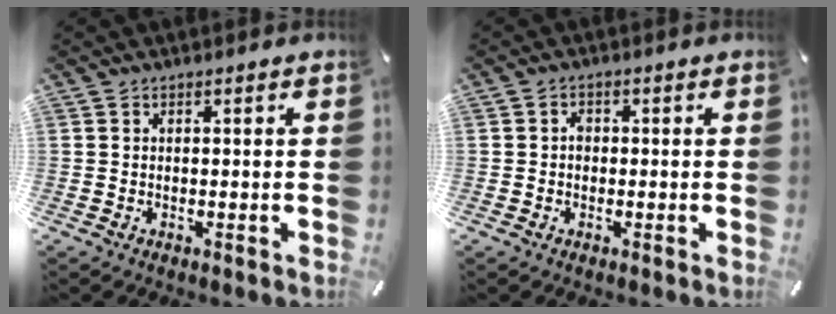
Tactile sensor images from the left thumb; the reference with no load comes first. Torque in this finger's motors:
{"motor_torque": [0.31, 0.84, 0.19, -0.29, 0.09]}